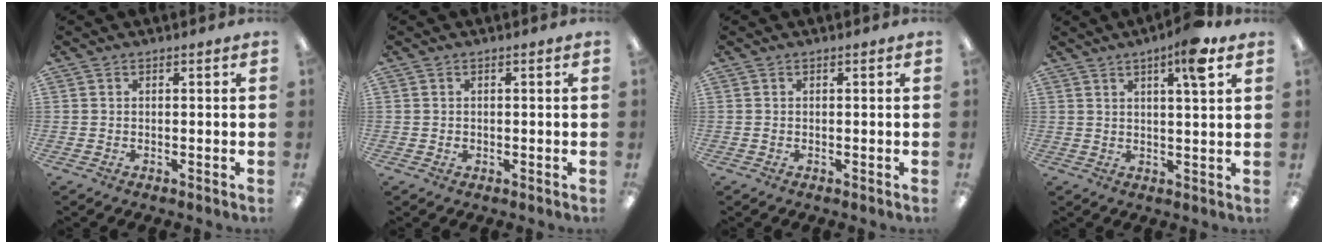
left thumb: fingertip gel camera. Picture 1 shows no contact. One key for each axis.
{"total": 0.8, "fx": 0.0, "fy": 0.6, "fz": 0.4, "tx": -0.008, "ty": 0.004, "tz": -0.002}
{"total": 0.6, "fx": -0.1, "fy": 0.3, "fz": 0.5, "tx": -0.009, "ty": 0.002, "tz": -0.003}
{"total": 7.9, "fx": 4.7, "fy": 1.1, "fz": 6.2, "tx": -0.093, "ty": -0.014, "tz": 0.070}